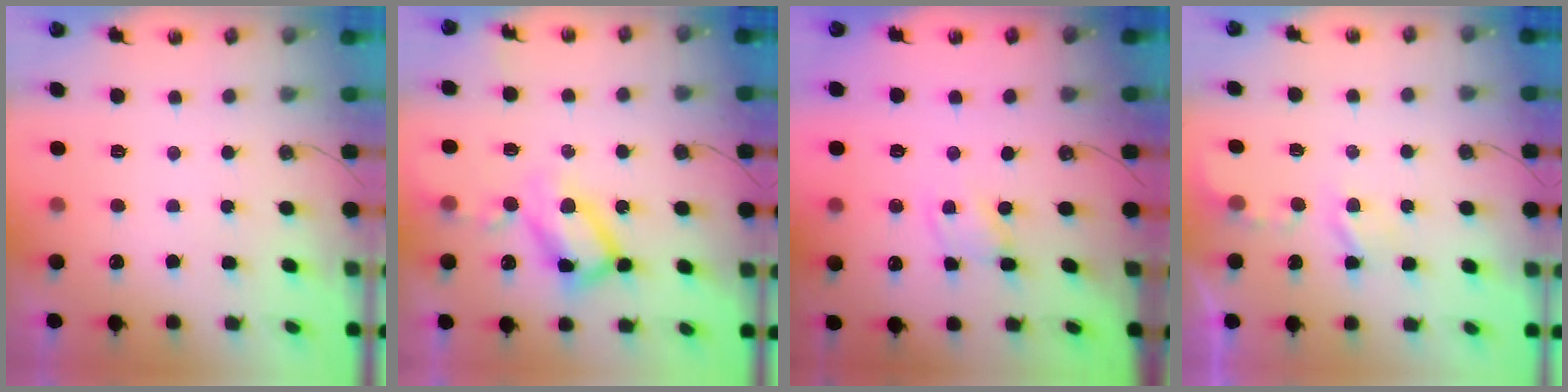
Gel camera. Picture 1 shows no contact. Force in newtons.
{"total": 14.4, "press": 14.3, "slide": 1.3}
{"total": 1.9, "press": 1.9, "slide": 0.3}
{"total": 2.7, "press": 2.7, "slide": 0.5}